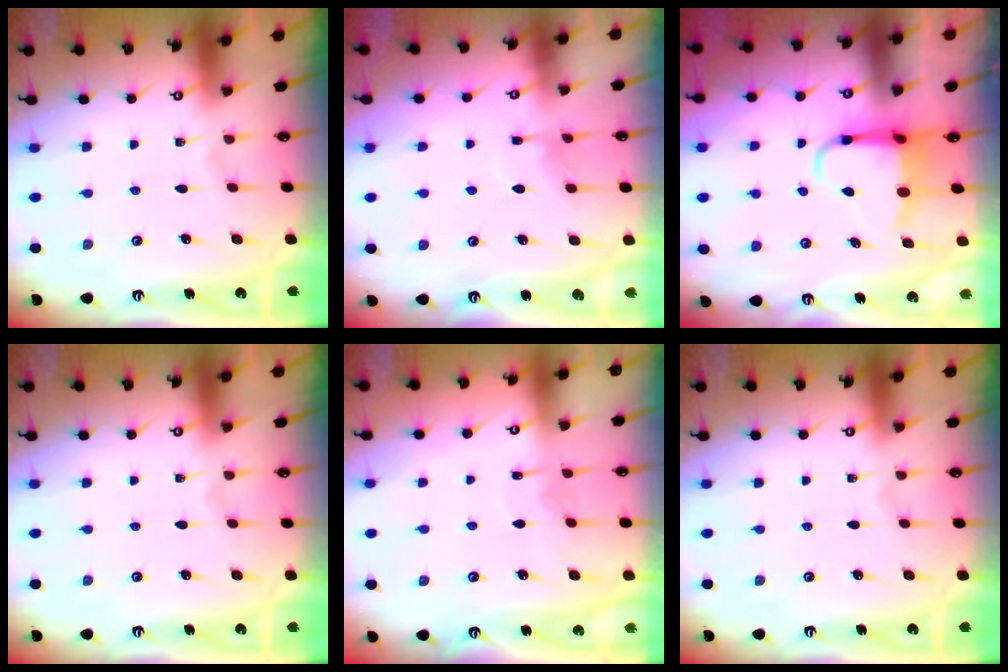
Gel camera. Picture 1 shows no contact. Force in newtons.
{"total": 6.1, "press": 6.1, "slide": 0.8}
{"total": 5.3, "press": 5.2, "slide": 0.8}
{"total": 0.0}
{"total": 5.7, "press": 5.6, "slide": 0.6}
{"total": 0.0}